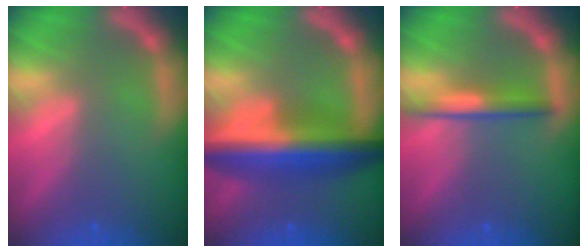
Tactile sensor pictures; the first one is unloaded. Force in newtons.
{"total": 9.5}
{"total": 3.0}